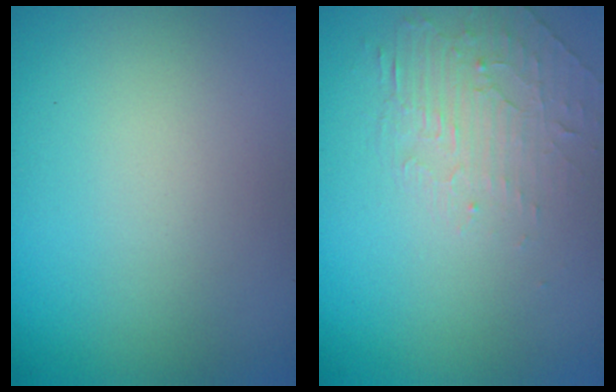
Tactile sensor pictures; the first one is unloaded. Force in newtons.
{"total": 2.0, "press": 0.9, "slide": 1.8}